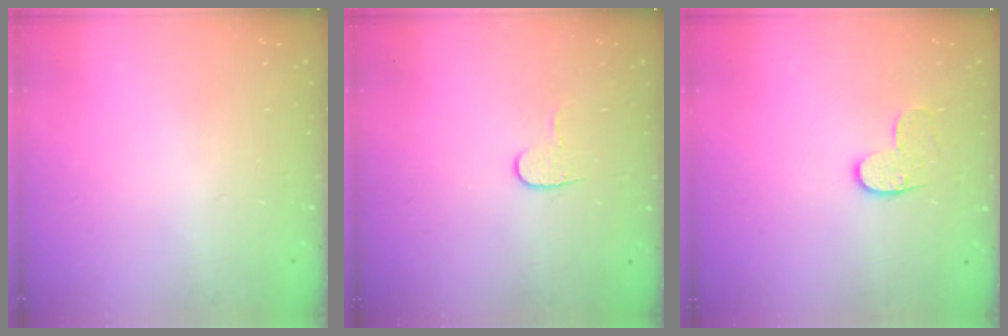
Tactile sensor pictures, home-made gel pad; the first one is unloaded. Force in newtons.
{"total": 5.5, "press": 5.4, "slide": 0.5}
{"total": 6.7, "press": 6.7, "slide": 0.1}